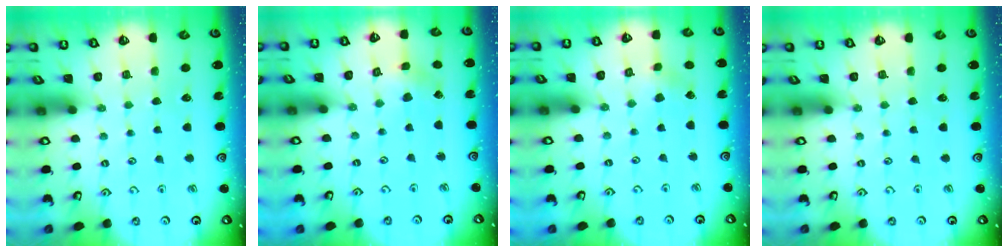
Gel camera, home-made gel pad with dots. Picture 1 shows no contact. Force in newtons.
{"total": 2.2, "press": 2.2, "slide": 0.3}
{"total": 2.8, "press": 2.8, "slide": 0.1}
{"total": 0.0}